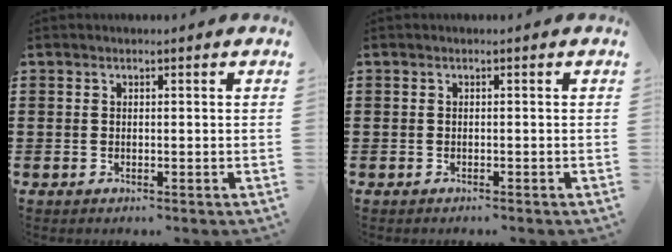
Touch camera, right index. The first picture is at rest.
{"total": 0.0}